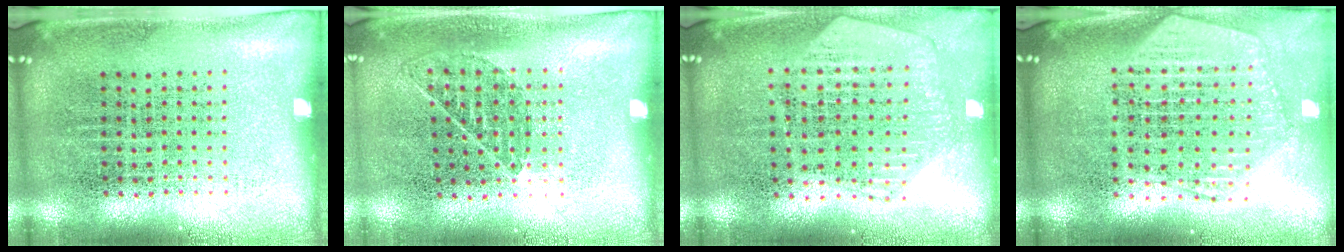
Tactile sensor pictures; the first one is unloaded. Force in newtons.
{"total": 0.9, "press": 0.7, "slide": 0.6}
{"total": 1.2, "press": 1.2, "slide": 0.1}
{"total": 2.3, "press": 2.0, "slide": 1.1}